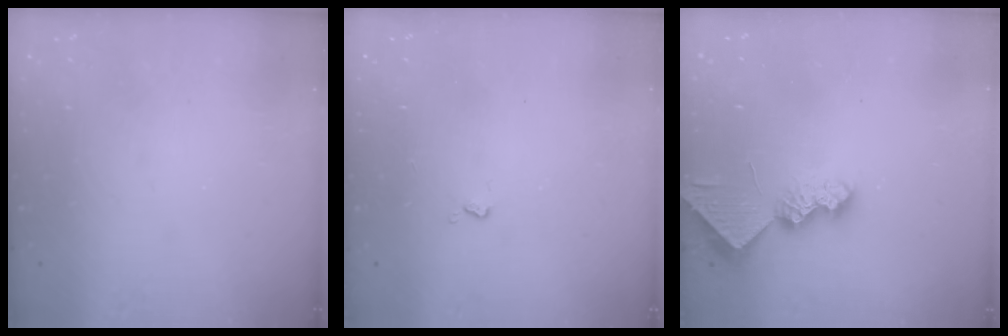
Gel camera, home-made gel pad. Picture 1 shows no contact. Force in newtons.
{"total": 2.5, "press": 2.4, "slide": 0.5}
{"total": 7.8, "press": 7.8, "slide": 0.9}